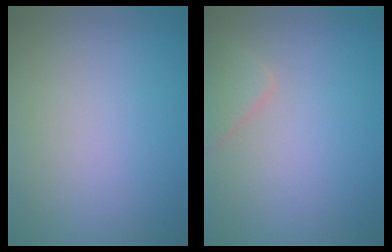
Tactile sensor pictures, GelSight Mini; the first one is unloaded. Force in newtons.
{"total": 1.9, "press": 1.9, "slide": 0.2}